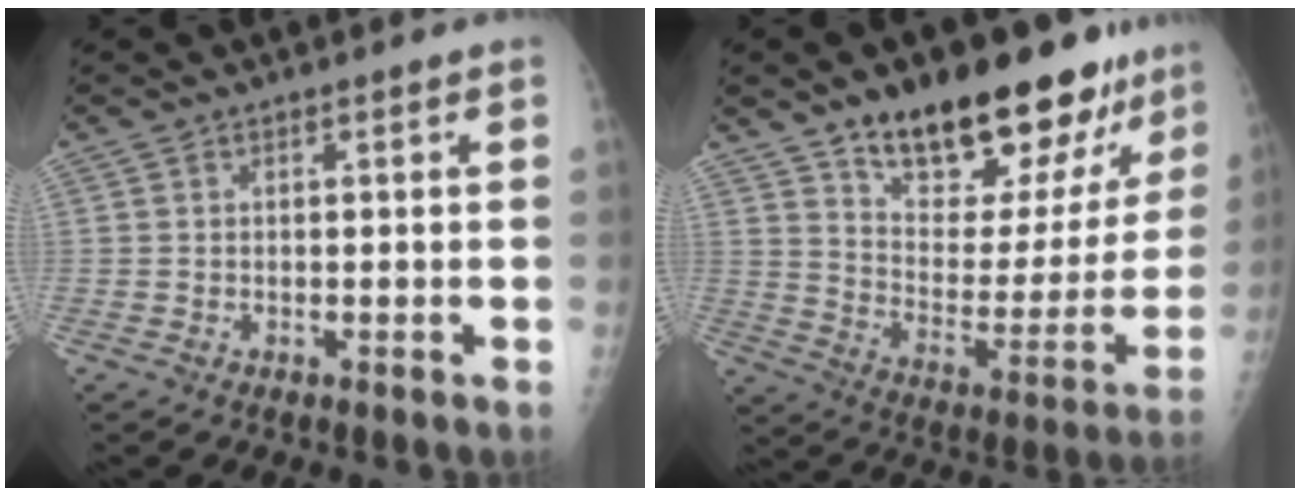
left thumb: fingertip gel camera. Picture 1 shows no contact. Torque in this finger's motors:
{"motor_torque": [0.24, 0.74, 1.40, -1.38, 0.29]}